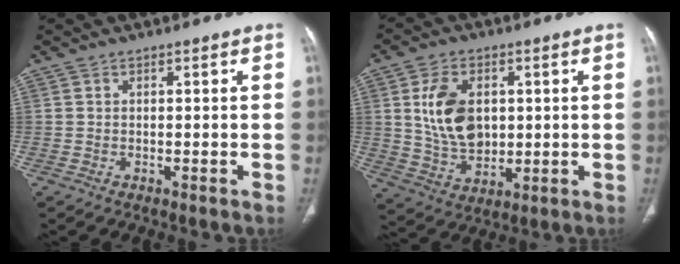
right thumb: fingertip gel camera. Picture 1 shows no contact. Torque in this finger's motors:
{"motor_torque": [-0.55, 0.93, 0.82, 0.51, 0.14]}